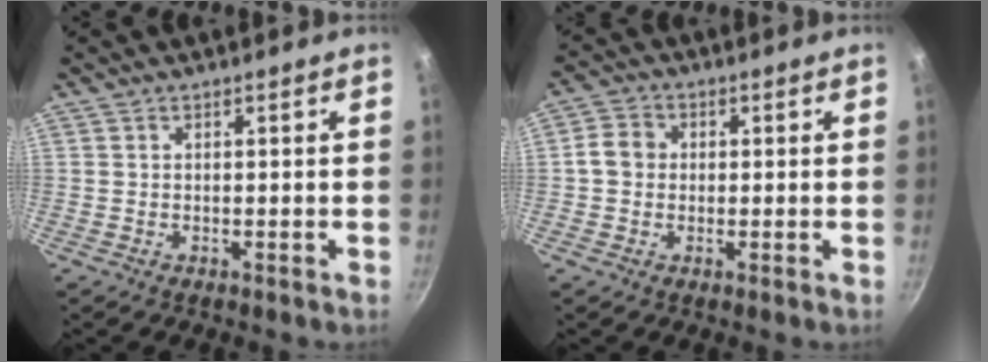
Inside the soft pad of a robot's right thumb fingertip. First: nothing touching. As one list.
[{"total": 4.2, "force": [0.0, 3.7, 2.1], "torque": [-0.027, 0.009, -0.012]}]